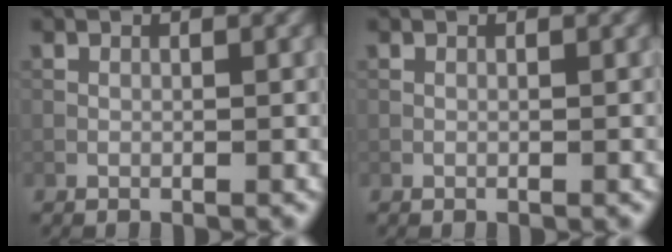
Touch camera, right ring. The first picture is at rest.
{"total": 0.0}